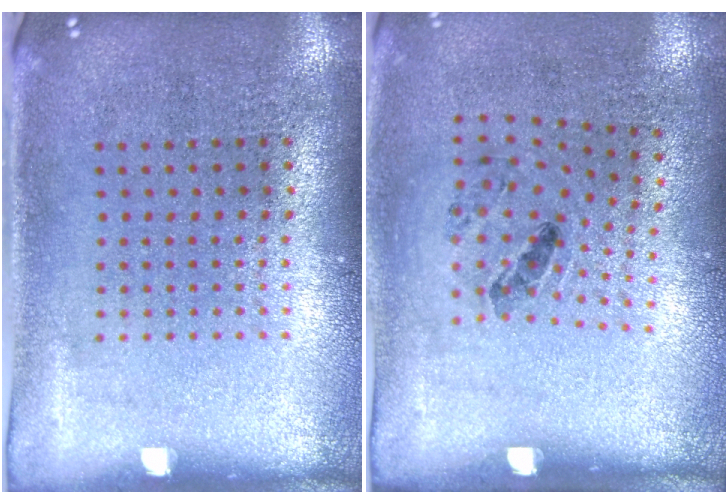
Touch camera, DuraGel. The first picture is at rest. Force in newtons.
{"total": 1.2, "press": 0.7, "slide": 0.9}